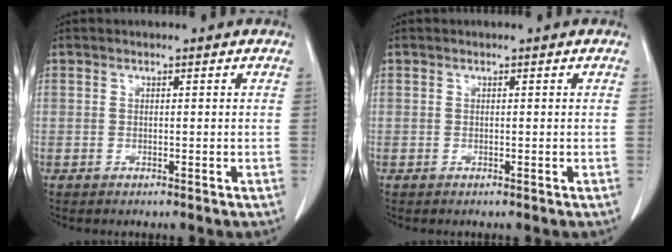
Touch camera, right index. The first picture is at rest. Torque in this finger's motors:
{"motor_torque": [0.00, 0.00, 0.00, 0.00]}